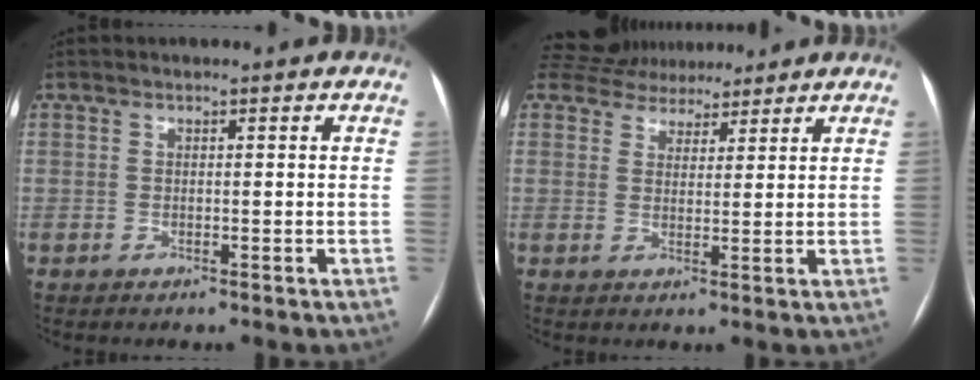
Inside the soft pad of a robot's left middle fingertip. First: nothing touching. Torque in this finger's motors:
{"motor_torque": [-0.08, -0.50, -0.04, 0.00]}